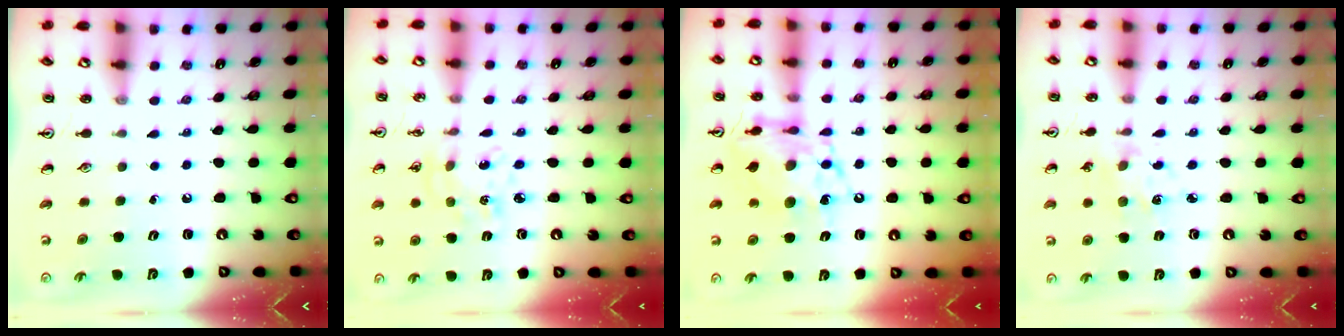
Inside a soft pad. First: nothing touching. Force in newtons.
{"total": 4.8, "press": 4.8, "slide": 0.4}
{"total": 13.6, "press": 13.5, "slide": 1.4}
{"total": 3.6, "press": 3.6, "slide": 0.4}